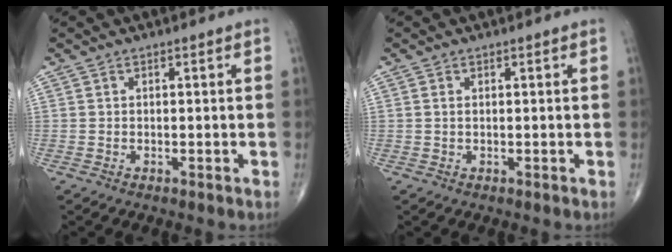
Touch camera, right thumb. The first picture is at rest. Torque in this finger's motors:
{"motor_torque": [-0.09, 0.12, 0.01, 0.13, -0.05]}